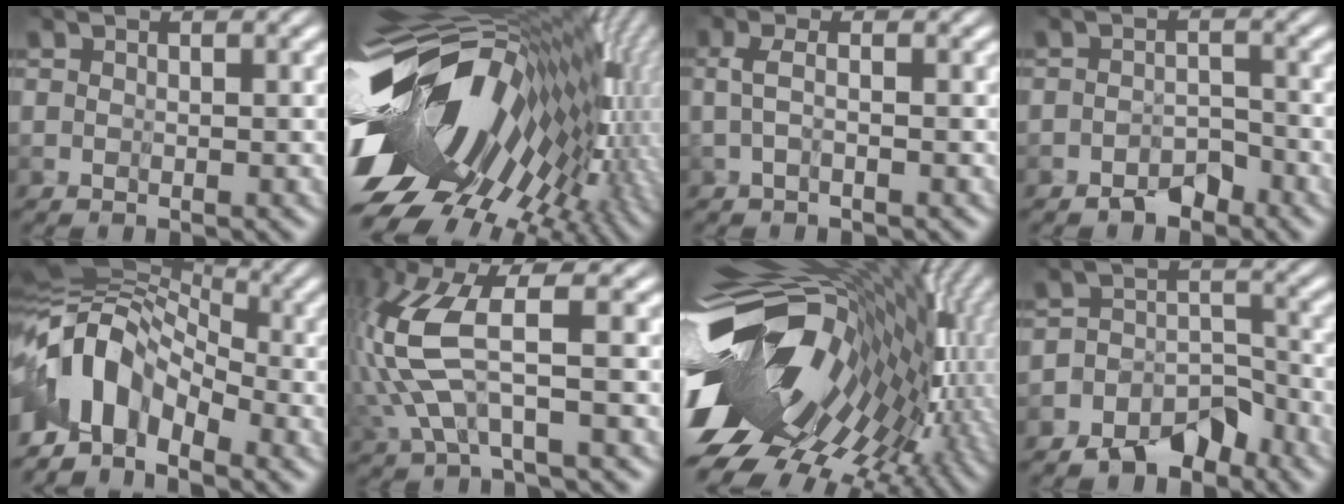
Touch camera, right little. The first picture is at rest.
{"total": 15.4, "force": [-1.7, 9.0, 12.4], "torque": [-0.213, -0.016, -0.016]}
{"total": 1.4, "force": [-0.6, -1.2, 0.3], "torque": [-0.026, 0.004, -0.009]}
{"total": 3.3, "force": [-2.8, -0.5, -1.5], "torque": [0.030, 0.002, -0.053]}
{"total": 5.7, "force": [-3.8, 2.8, 3.1], "torque": [-0.053, 0.021, -0.083]}
{"total": 5.8, "force": [0.0, 0.6, 5.8], "torque": [-0.164, 0.017, -0.005]}
{"total": 15.8, "force": [-1.1, 9.4, 12.6], "torque": [-0.223, -0.029, -0.005]}
{"total": 5.8, "force": [-5.4, 1.9, -1.0], "torque": [0.054, 0.011, -0.108]}